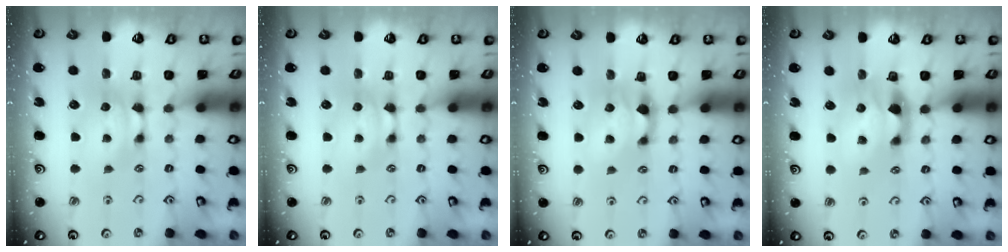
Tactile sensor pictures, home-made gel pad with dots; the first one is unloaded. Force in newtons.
{"total": 0.0}
{"total": 1.4, "press": 0.8, "slide": 1.2}
{"total": 3.0, "press": 2.6, "slide": 1.4}